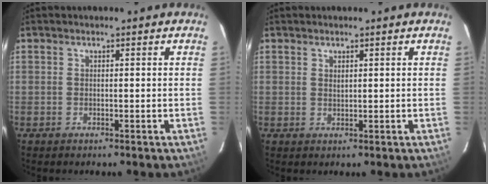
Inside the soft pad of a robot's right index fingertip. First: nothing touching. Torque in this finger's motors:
{"motor_torque": [-0.25, -0.01, -0.05, 0.00]}